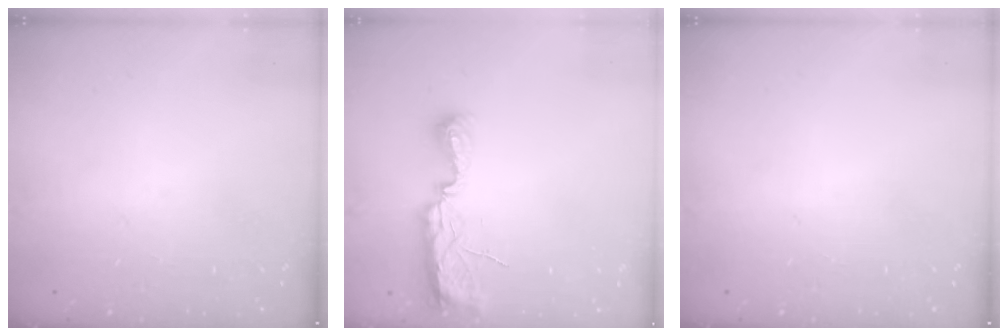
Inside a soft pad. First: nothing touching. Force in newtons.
{"total": 7.9, "press": 7.8, "slide": 0.8}
{"total": 0.0}